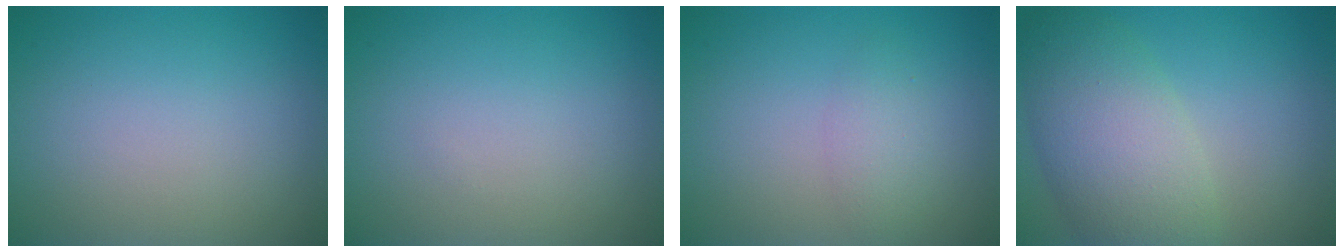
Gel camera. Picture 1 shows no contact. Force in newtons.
{"total": 0.0}
{"total": 1.8, "press": 1.8, "slide": 0.2}
{"total": 7.3, "press": 7.3, "slide": 0.3}